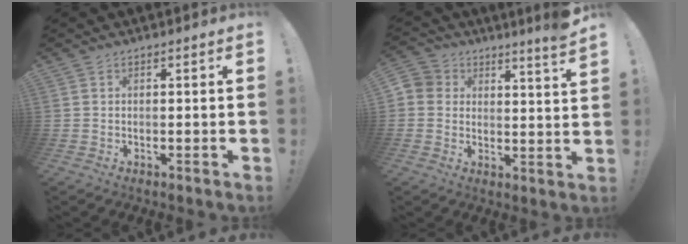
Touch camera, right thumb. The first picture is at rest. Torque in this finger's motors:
{"motor_torque": [0.09, 0.10, 0.09, 0.05, 0.17]}